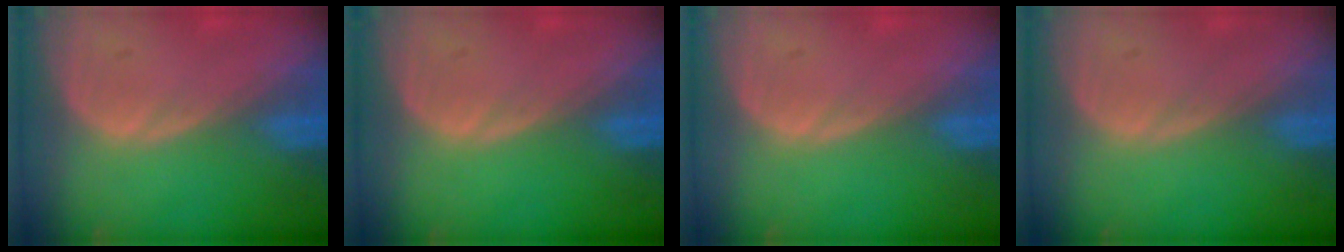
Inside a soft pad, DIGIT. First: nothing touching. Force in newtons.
{"total": 0.0}
{"total": 0.0}
{"total": 0.0}